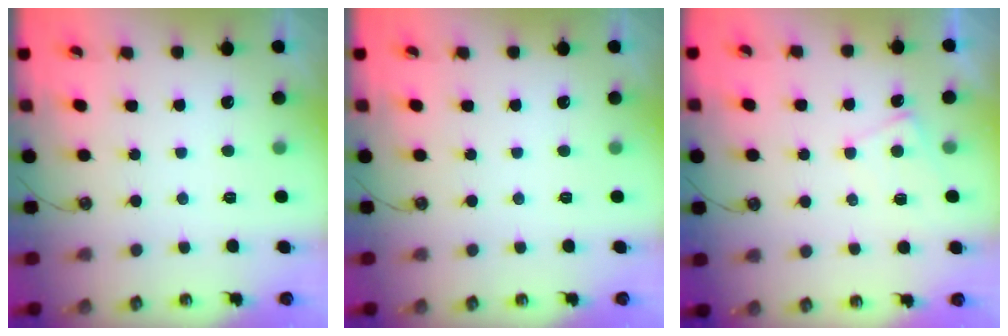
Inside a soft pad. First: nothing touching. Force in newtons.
{"total": 0.0}
{"total": 2.6, "press": 2.6, "slide": 0.3}